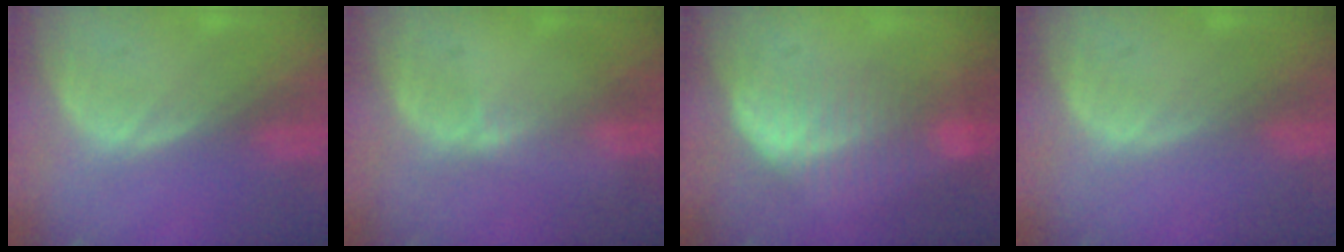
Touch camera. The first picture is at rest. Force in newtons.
{"total": 0.8, "press": 0.8, "slide": 0.4}
{"total": 7.1, "press": 6.6, "slide": 2.6}
{"total": 0.0}